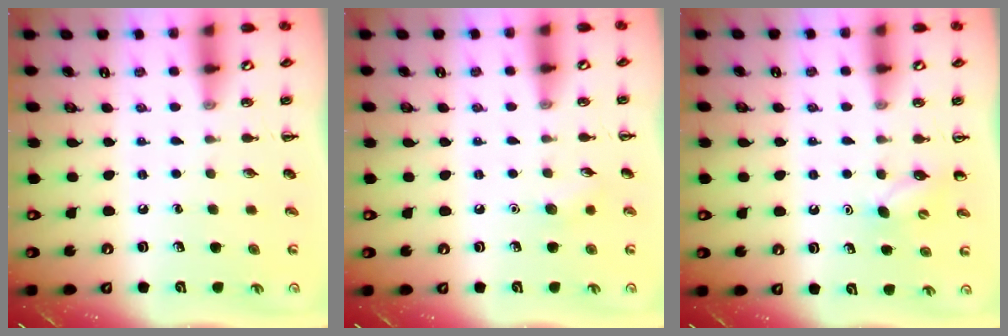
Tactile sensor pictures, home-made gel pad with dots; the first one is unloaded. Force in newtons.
{"total": 5.3, "press": 5.0, "slide": 1.5}
{"total": 5.2, "press": 5.0, "slide": 1.5}